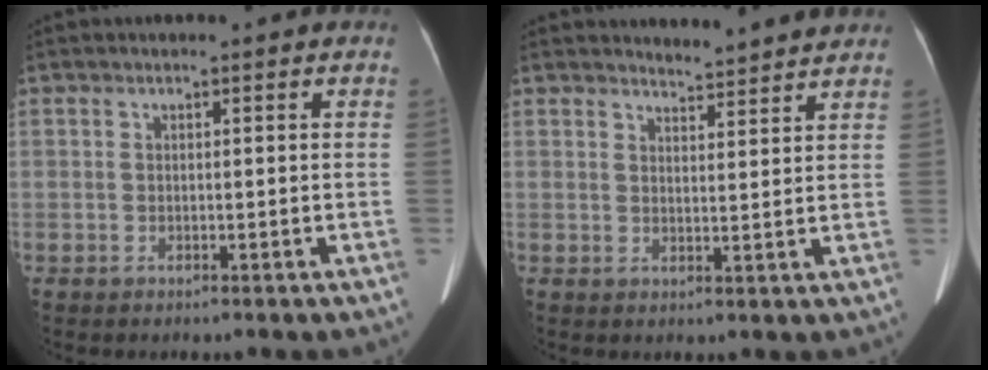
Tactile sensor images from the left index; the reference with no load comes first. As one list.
[{"total": 4.6, "force": [4.6, 0.2, 0.2], "torque": [-0.017, 0.005, 0.058]}]